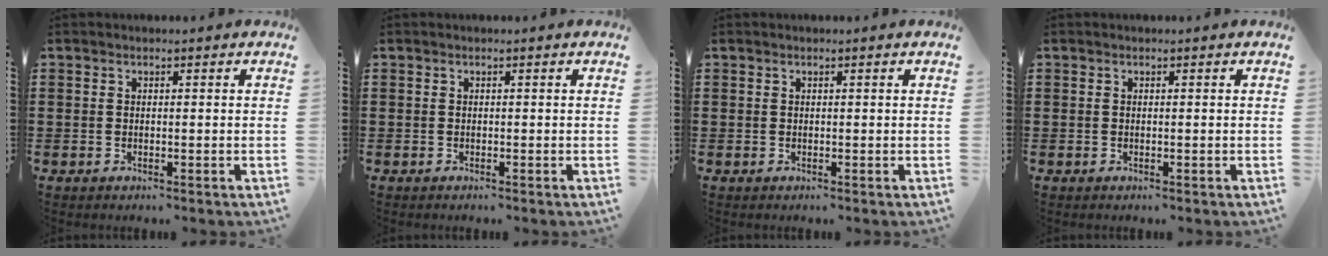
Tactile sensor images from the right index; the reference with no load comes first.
{"total": 0.0}
{"total": 0.0}
{"total": 0.0}